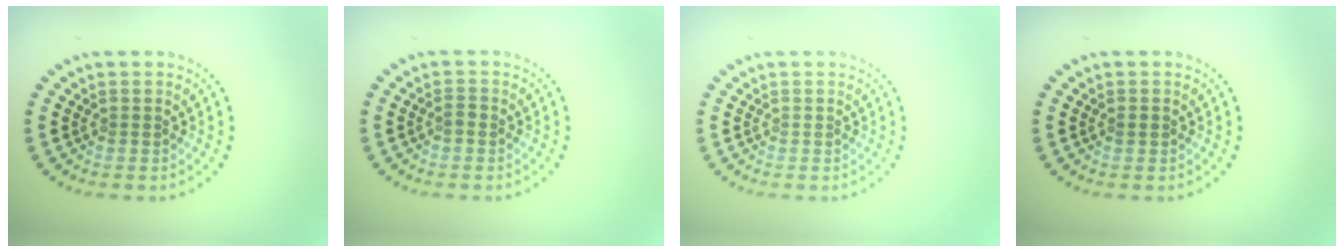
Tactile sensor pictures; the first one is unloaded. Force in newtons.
{"total": 0.9, "press": 0.8, "slide": 0.2}
{"total": 0.0}
{"total": 0.6, "press": 0.6, "slide": 0.0}